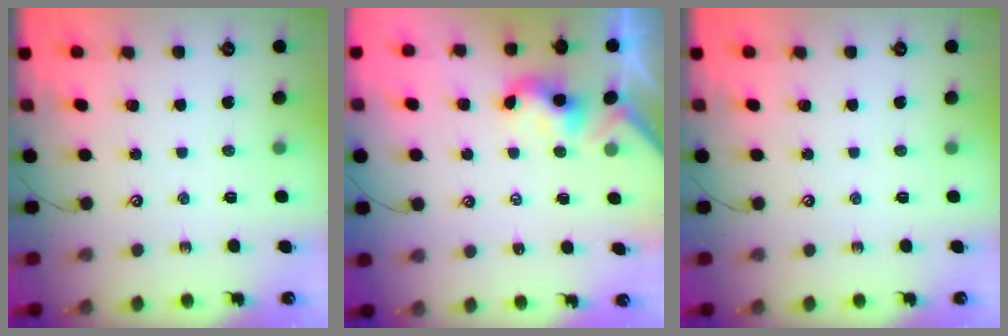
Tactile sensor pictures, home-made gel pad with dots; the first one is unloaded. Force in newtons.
{"total": 2.4, "press": 2.4, "slide": 0.2}
{"total": 0.0}